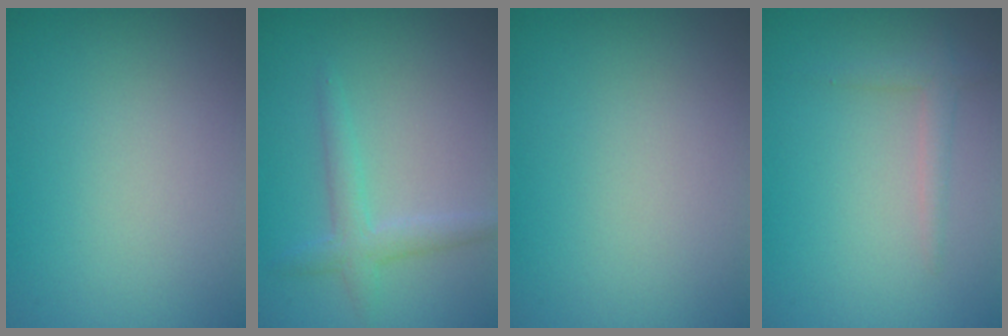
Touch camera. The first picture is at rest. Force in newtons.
{"total": 2.3, "press": 2.3, "slide": 0.1}
{"total": 0.0}
{"total": 1.4, "press": 1.4, "slide": 0.1}